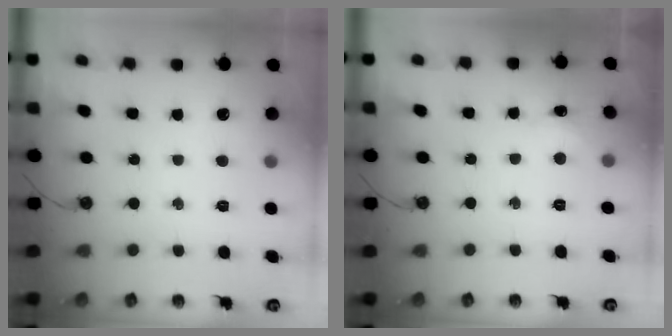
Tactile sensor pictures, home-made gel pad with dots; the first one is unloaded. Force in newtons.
{"total": 4.0, "press": 3.6, "slide": 1.8}